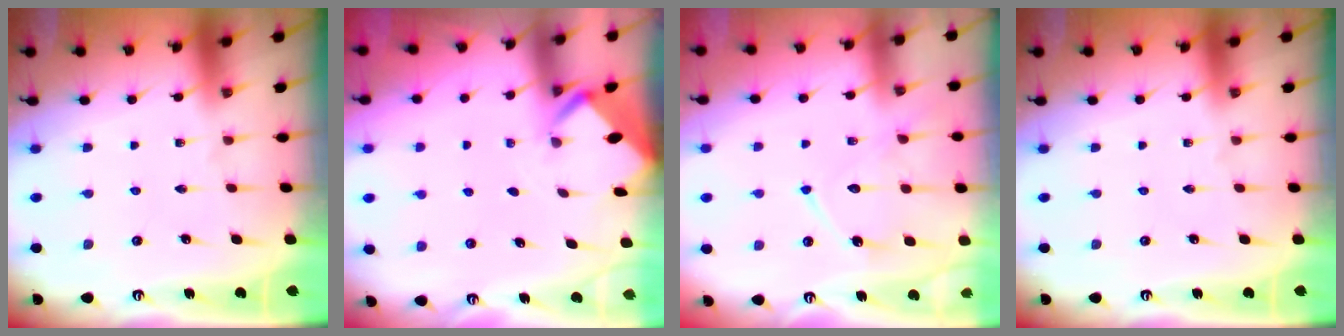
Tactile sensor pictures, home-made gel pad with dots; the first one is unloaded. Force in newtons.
{"total": 2.4, "press": 2.4, "slide": 0.2}
{"total": 12.8, "press": 12.7, "slide": 1.1}
{"total": 0.0}